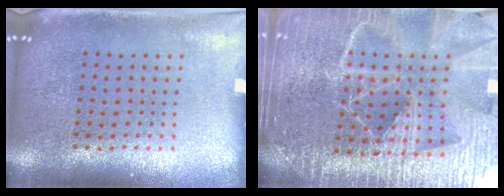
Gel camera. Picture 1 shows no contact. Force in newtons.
{"total": 6.5, "press": 5.5, "slide": 3.3}